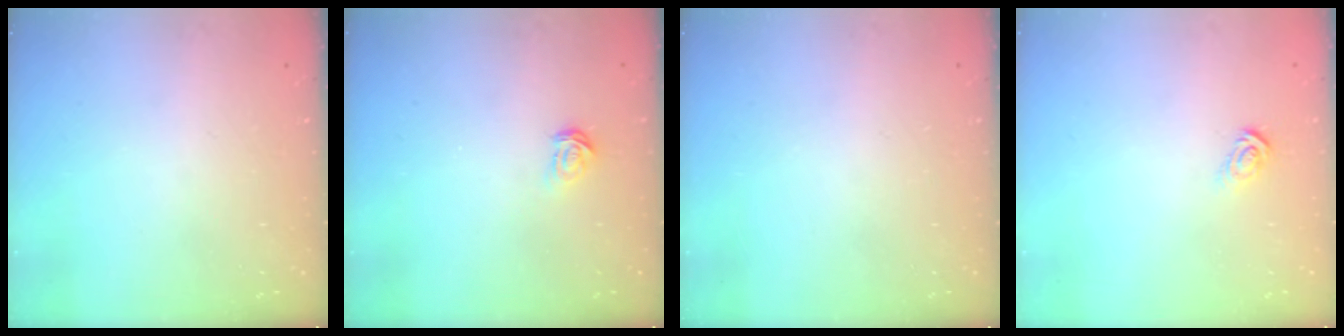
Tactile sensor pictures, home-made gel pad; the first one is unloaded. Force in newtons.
{"total": 2.4, "press": 2.4, "slide": 0.2}
{"total": 0.0}
{"total": 3.9, "press": 3.9, "slide": 0.2}